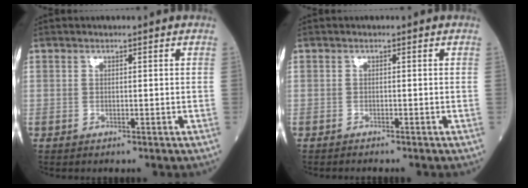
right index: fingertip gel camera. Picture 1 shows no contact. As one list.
[{"total": 1.1, "force": [-1.0, -0.2, 0.3], "torque": [-0.011, -0.003, -0.013]}]